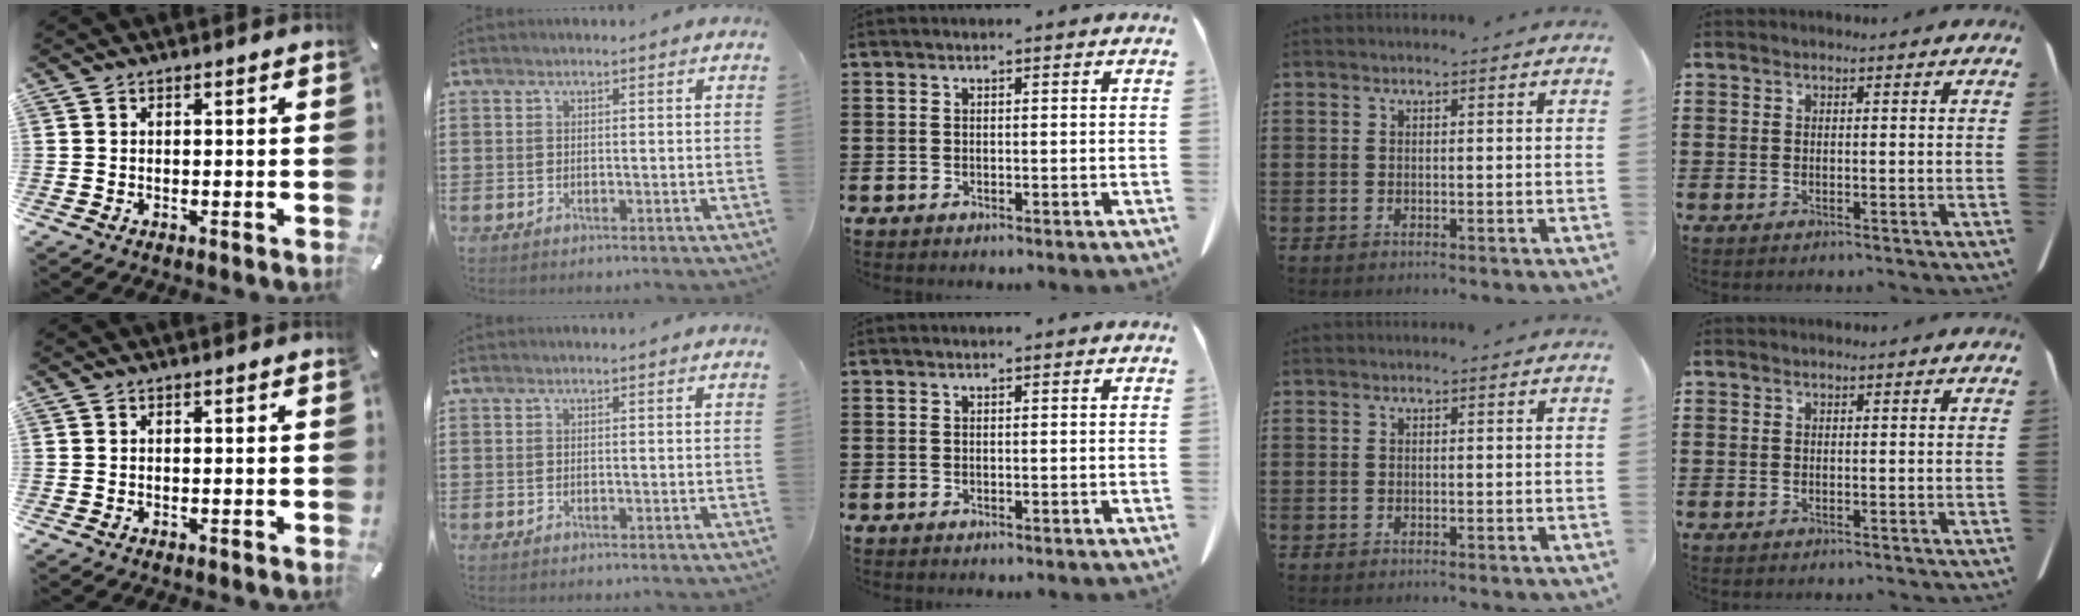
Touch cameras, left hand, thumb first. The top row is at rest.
{}